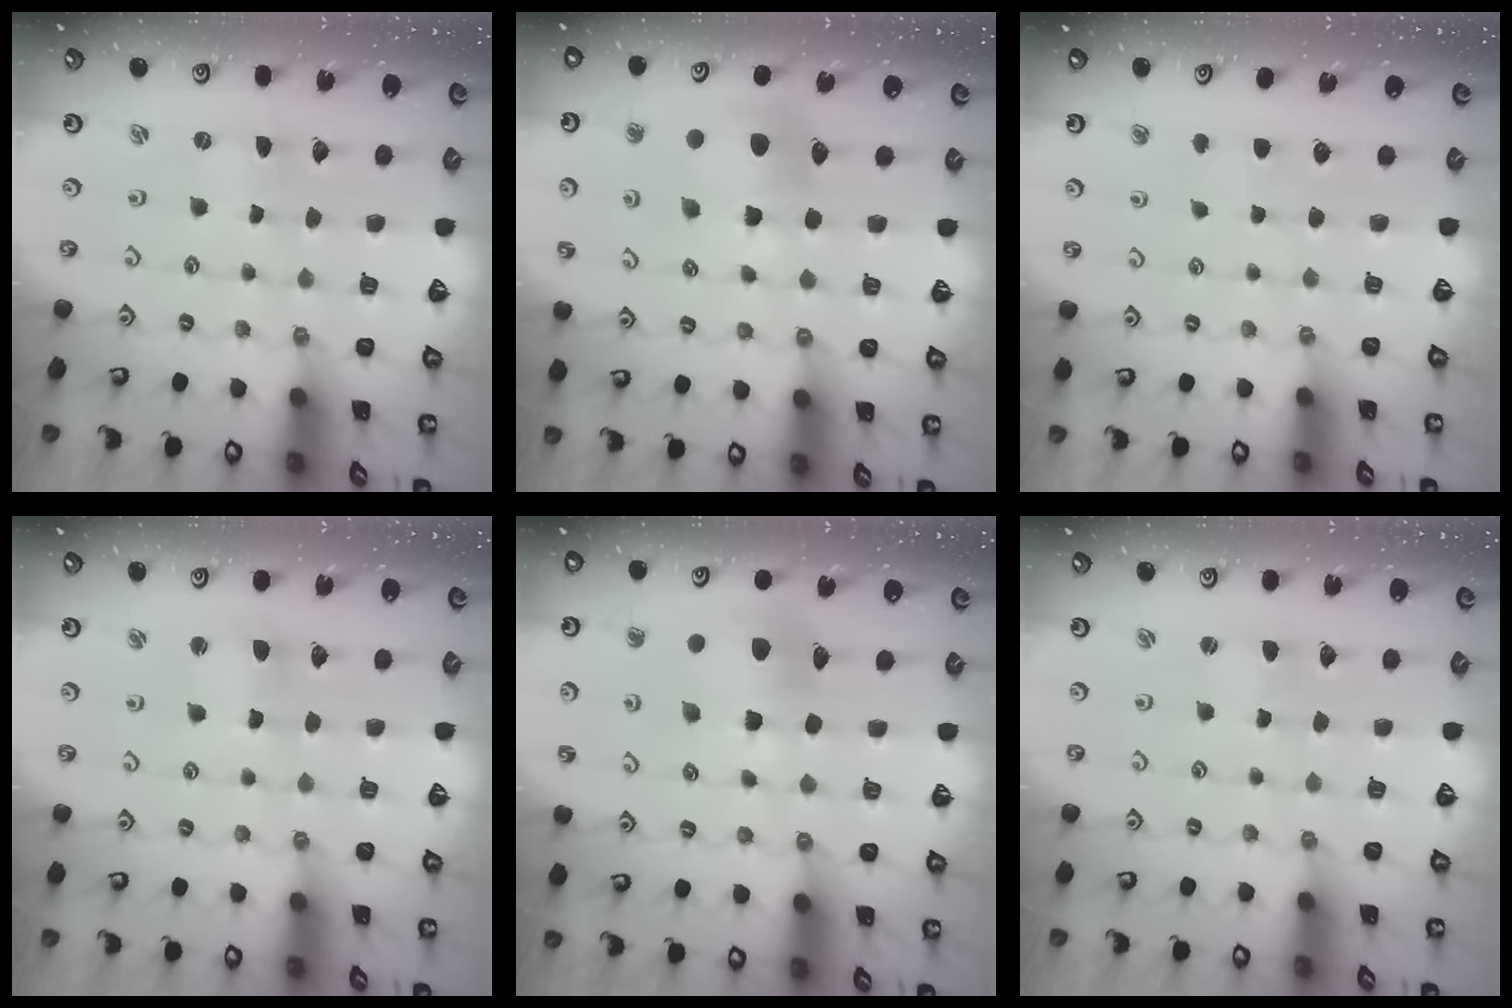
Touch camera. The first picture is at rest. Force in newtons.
{"total": 9.9, "press": 9.8, "slide": 1.3}
{"total": 3.5, "press": 3.5, "slide": 0.6}
{"total": 3.8, "press": 3.7, "slide": 0.5}
{"total": 10.0, "press": 10.0, "slide": 1.3}
{"total": 1.0, "press": 0.9, "slide": 0.2}